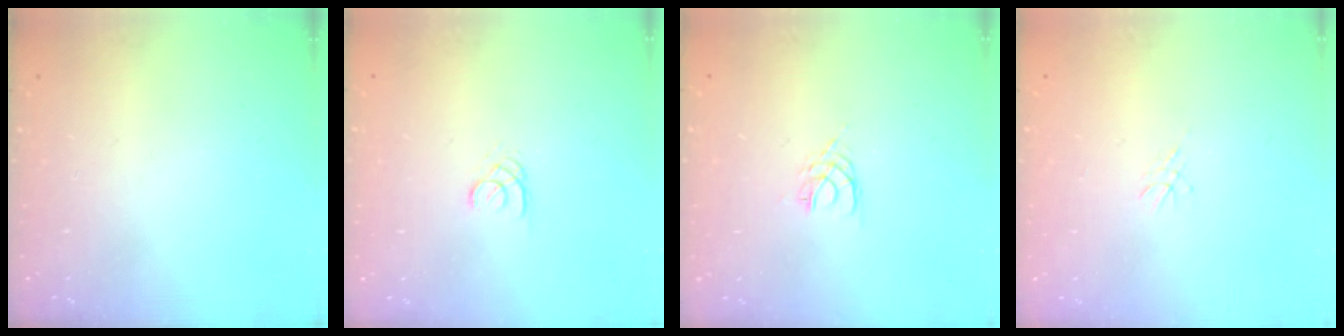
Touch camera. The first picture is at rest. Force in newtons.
{"total": 1.7, "press": 1.7, "slide": 0.2}
{"total": 2.0, "press": 1.9, "slide": 0.3}
{"total": 4.1, "press": 4.1, "slide": 0.5}